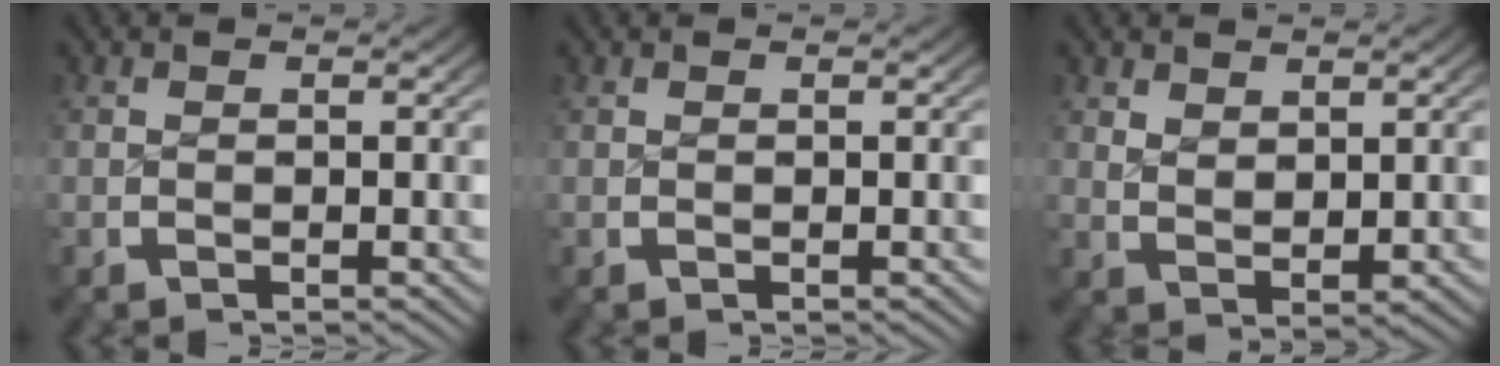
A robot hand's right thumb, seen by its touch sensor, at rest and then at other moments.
{"total": 0.0}
{"total": 1.9, "force": [1.5, 0.7, 1.0], "torque": [-0.016, -0.007, 0.040]}